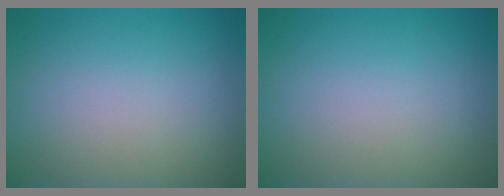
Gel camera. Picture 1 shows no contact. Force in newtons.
{"total": 0.0}